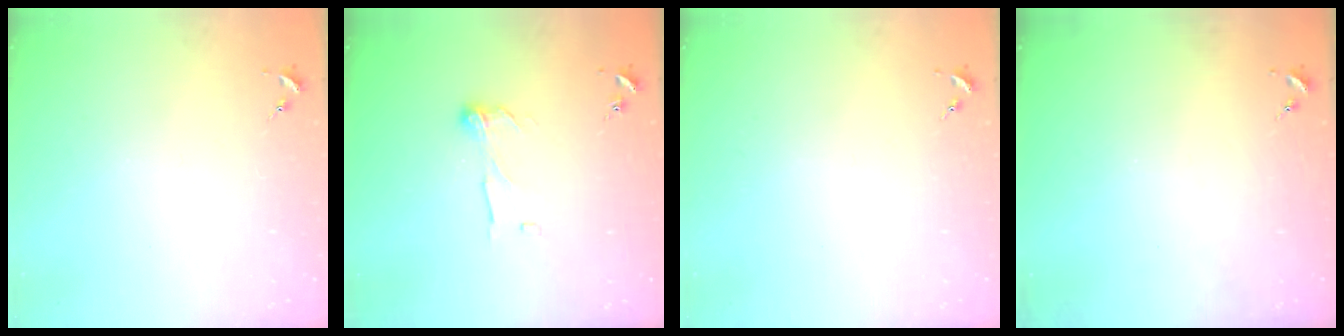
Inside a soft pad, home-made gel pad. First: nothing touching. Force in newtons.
{"total": 7.5, "press": 7.5, "slide": 0.2}
{"total": 0.0}
{"total": 0.0}